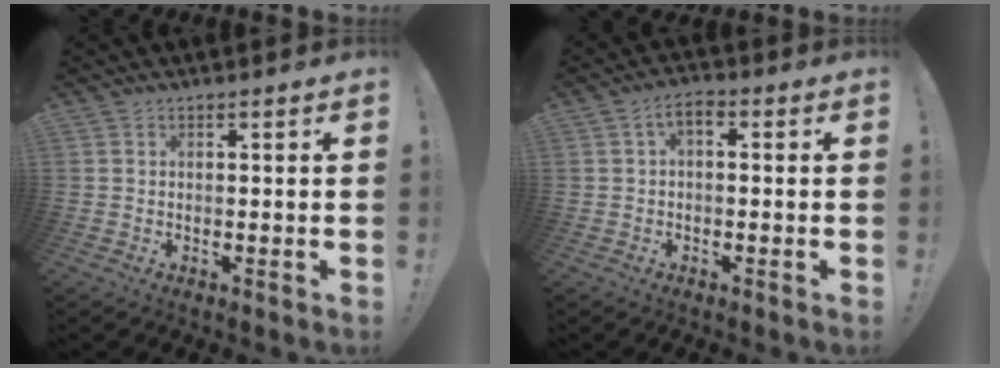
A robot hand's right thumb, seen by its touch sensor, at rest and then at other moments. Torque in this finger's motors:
{"motor_torque": [0.02, 0.08, 0.16, 0.13, 0.14]}